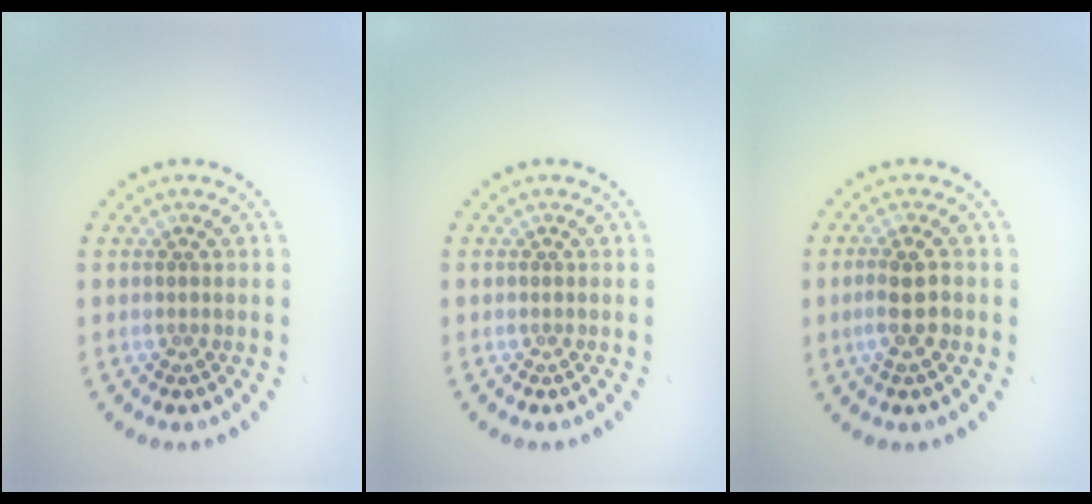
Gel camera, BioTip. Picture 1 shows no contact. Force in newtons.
{"total": 0.0}
{"total": 2.8, "press": 2.6, "slide": 0.9}